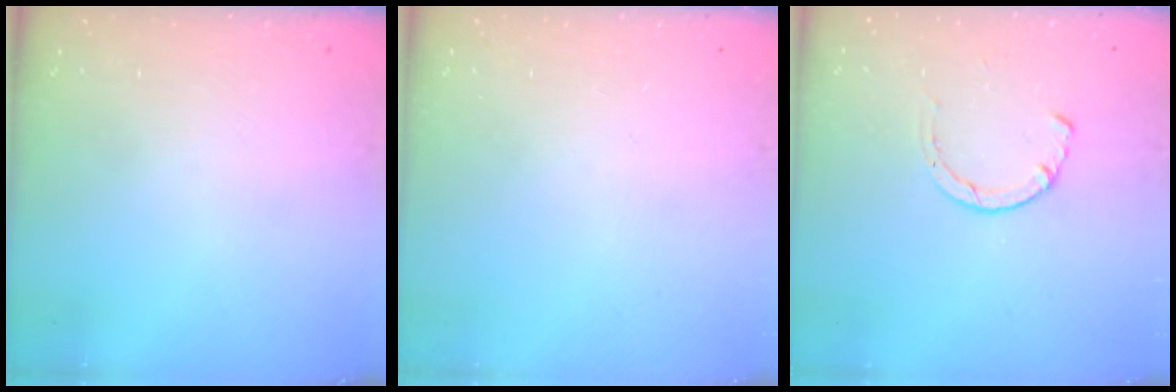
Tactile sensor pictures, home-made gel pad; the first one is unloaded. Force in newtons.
{"total": 0.0}
{"total": 1.2, "press": 1.2, "slide": 0.3}